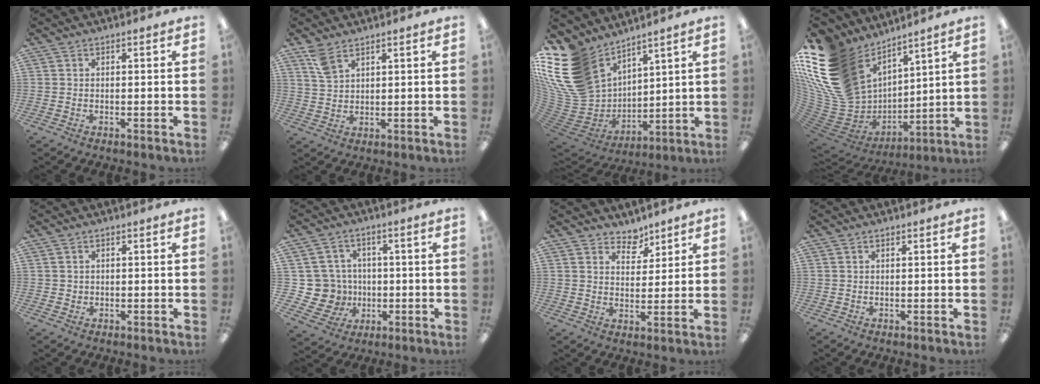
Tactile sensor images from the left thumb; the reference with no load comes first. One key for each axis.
{"total": 4.8, "fx": 3.4, "fy": 2.0, "fz": 2.6, "tx": -0.052, "ty": -0.010, "tz": 0.064}
{"total": 20.2, "fx": 10.6, "fy": 14.3, "fz": 9.7, "tx": -0.243, "ty": -0.065, "tz": 0.204}
{"total": 25.6, "fx": 10.5, "fy": 18.1, "fz": 14.7, "tx": -0.309, "ty": -0.076, "tz": 0.227}
{"total": 1.1, "fx": 0.5, "fy": 1.0, "fz": 0.1, "tx": -0.003, "ty": 0.004, "tz": 0.008}
{"total": 9.8, "fx": -0.3, "fy": 9.5, "fz": 2.3, "tx": -0.077, "ty": 0.006, "tz": 0.007}
{"total": 5.6, "fx": 4.7, "fy": 3.0, "fz": 0.6, "tx": 0.002, "ty": -0.034, "tz": 0.082}
{"total": 0.7, "fx": 0.5, "fy": 0.4, "fz": 0.3, "tx": -0.008, "ty": 0.002, "tz": 0.009}